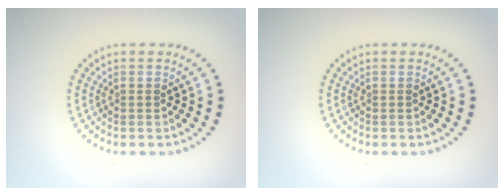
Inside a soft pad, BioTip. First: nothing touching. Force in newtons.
{"total": 0.0}